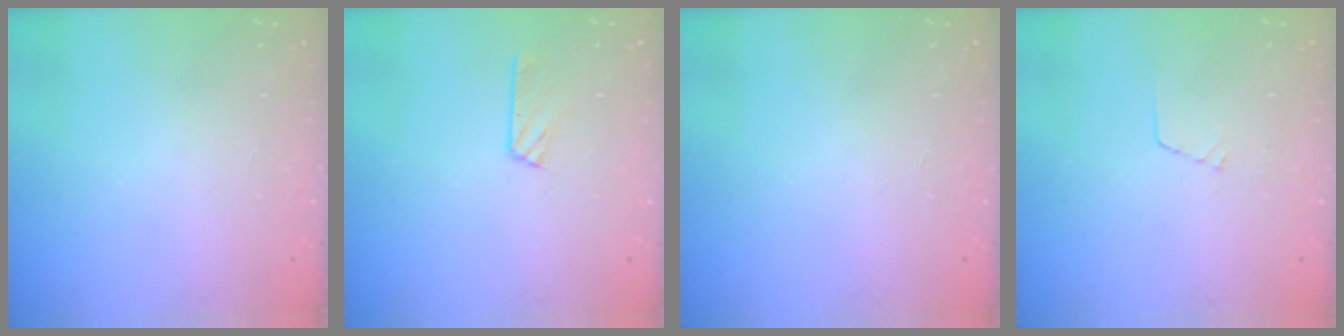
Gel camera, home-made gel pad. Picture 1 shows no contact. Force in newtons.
{"total": 2.9, "press": 2.9, "slide": 0.3}
{"total": 0.0}
{"total": 3.2, "press": 3.2, "slide": 0.3}